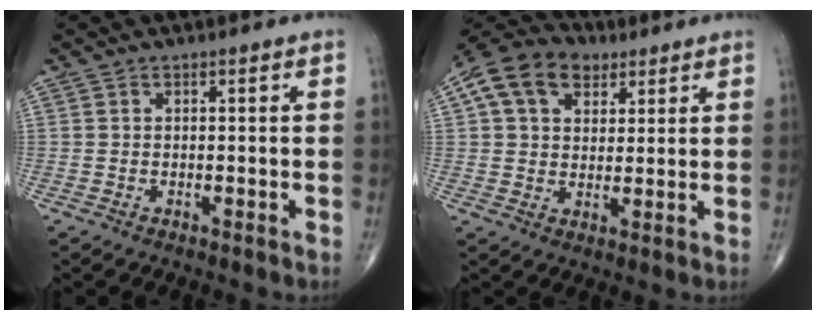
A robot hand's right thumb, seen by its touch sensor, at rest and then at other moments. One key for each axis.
{"total": 13.3, "fx": 5.8, "fy": 9.0, "fz": 7.9, "tx": -0.123, "ty": 0.008, "tz": 0.096}